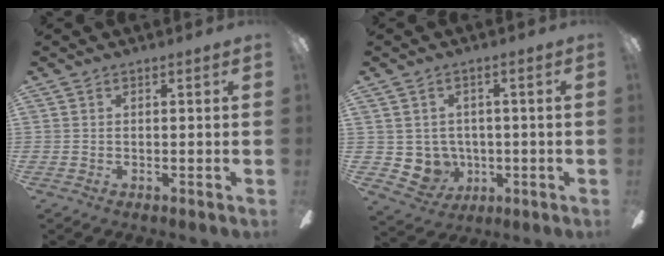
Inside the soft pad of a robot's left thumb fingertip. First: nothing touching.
{"total": 6.2, "force": [0.9, 6.1, 1.1], "torque": [-0.046, -0.015, 0.021]}